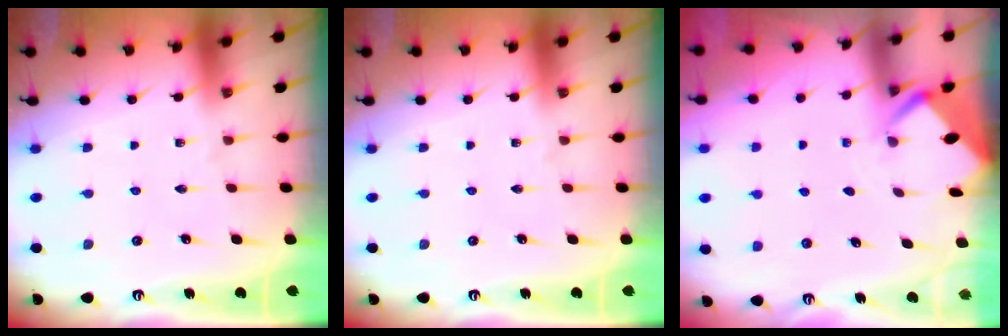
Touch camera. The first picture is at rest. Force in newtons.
{"total": 0.0}
{"total": 2.5, "press": 2.5, "slide": 0.1}